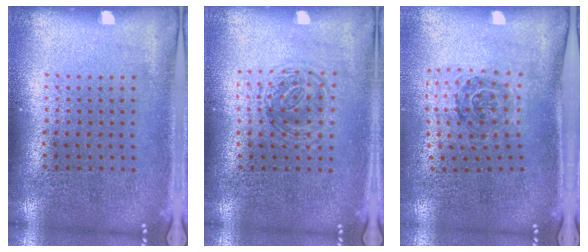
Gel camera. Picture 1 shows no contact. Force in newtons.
{"total": 1.2, "press": 1.0, "slide": 0.8}
{"total": 1.1, "press": 1.1, "slide": 0.4}